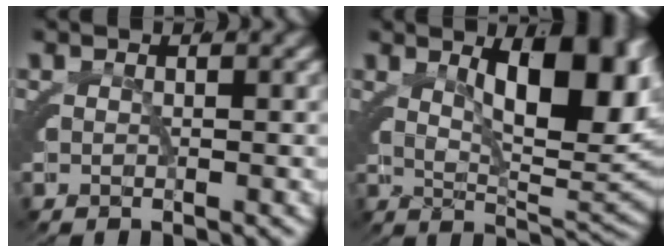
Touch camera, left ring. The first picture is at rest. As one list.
[{"total": 9.3, "force": [3.0, 3.4, 8.1], "torque": [-0.095, 0.016, 0.043]}]